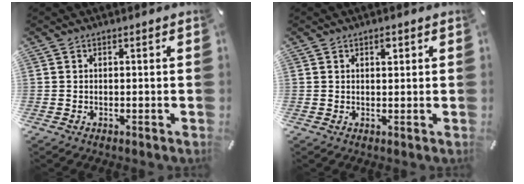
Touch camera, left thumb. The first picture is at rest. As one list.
[{"total": 1.8, "force": [0.9, 1.0, 1.1], "torque": [-0.008, -0.005, 0.012]}]